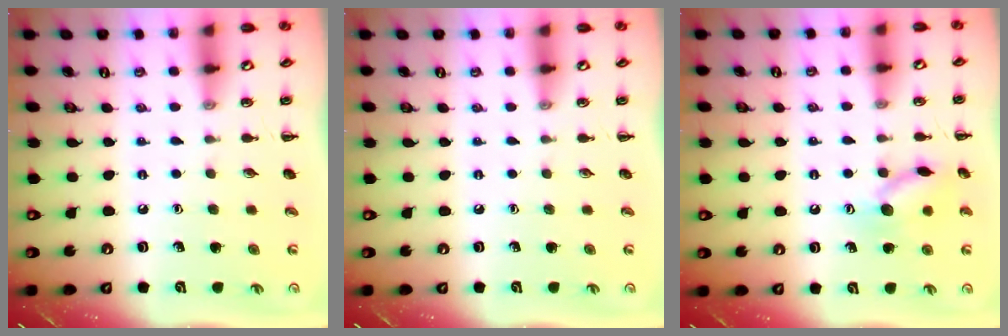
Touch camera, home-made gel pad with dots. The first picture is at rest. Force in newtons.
{"total": 0.0}
{"total": 11.5, "press": 11.5, "slide": 0.7}